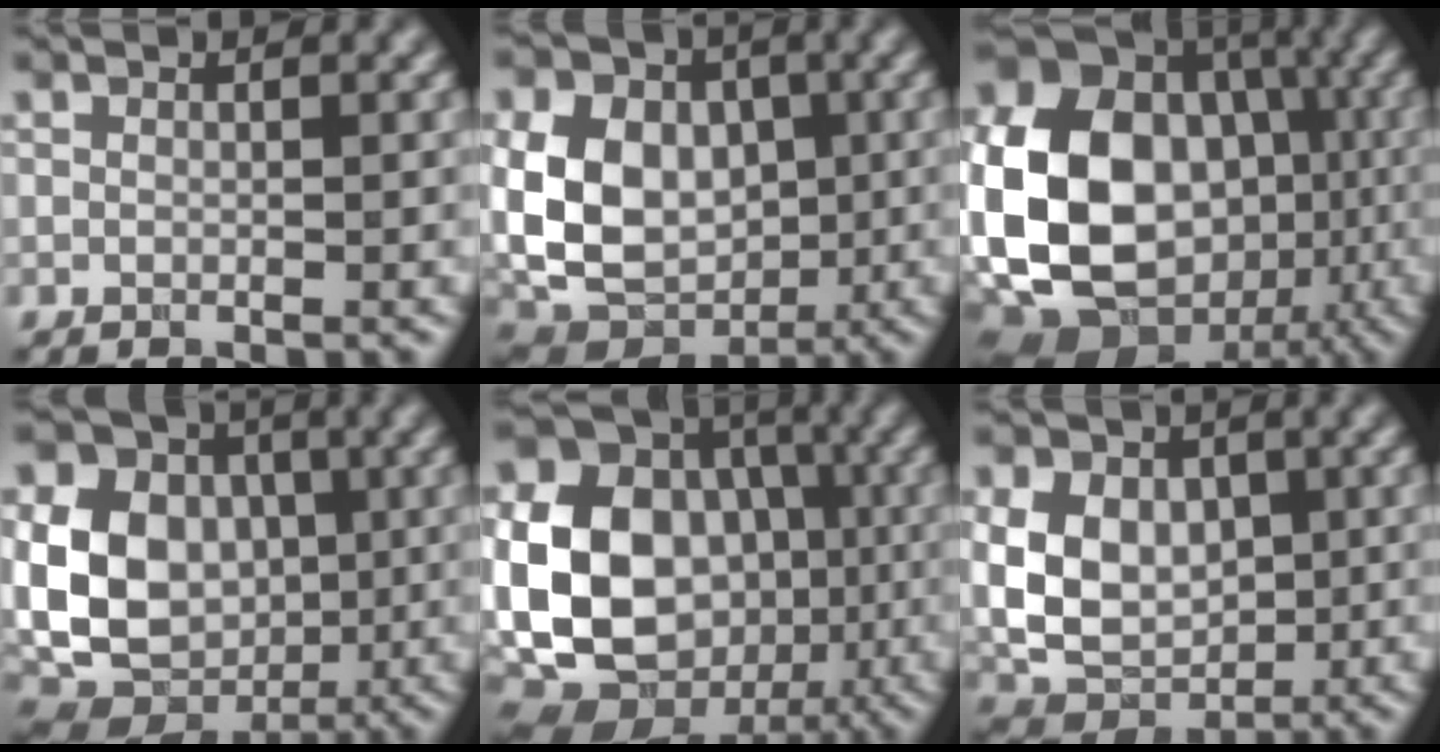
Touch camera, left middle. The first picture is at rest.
{"total": 10.9, "force": [0.5, 8.4, 6.9], "torque": [-0.133, -0.001, 0.000]}
{"total": 18.7, "force": [-2.2, 15.1, 10.8], "torque": [-0.231, -0.011, -0.039]}
{"total": 13.1, "force": [-0.1, 10.4, 8.1], "torque": [-0.156, -0.004, -0.006]}
{"total": 18.2, "force": [-1.8, 15.1, 10.0], "torque": [-0.209, -0.011, -0.048]}
{"total": 7.2, "force": [0.6, 5.5, 4.7], "torque": [-0.098, -0.004, 0.004]}